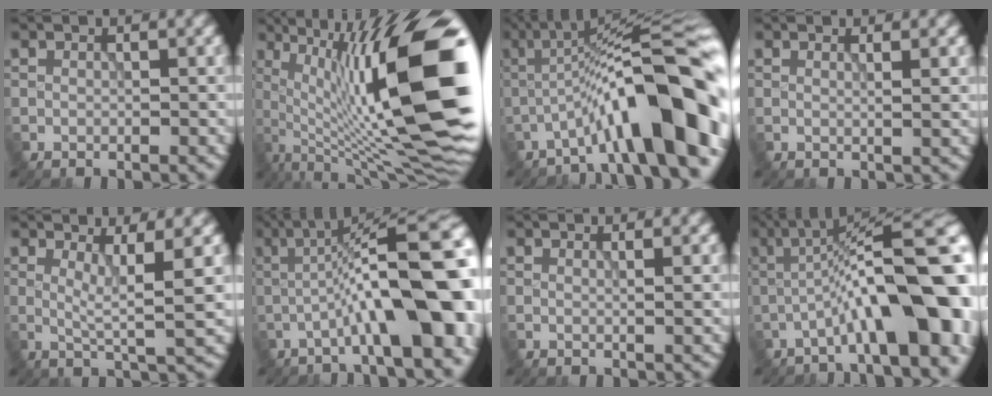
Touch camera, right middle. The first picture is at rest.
{"total": 18.9, "force": [1.4, 4.9, 18.2], "torque": [-0.272, 0.026, 0.029]}
{"total": 12.6, "force": [-4.4, 2.5, 11.6], "torque": [-0.172, 0.022, -0.070]}
{"total": 1.3, "force": [0.7, 0.3, 1.1], "torque": [-0.009, 0.004, 0.001]}
{"total": 3.5, "force": [1.1, 0.1, 3.3], "torque": [-0.062, -0.008, 0.020]}
{"total": 14.4, "force": [-2.2, 3.9, 13.7], "torque": [-0.175, 0.030, -0.034]}
{"total": 1.0, "force": [0.6, 0.2, 0.8], "torque": [-0.004, 0.004, 0.001]}
{"total": 14.0, "force": [-3.5, 3.7, 13.0], "torque": [-0.180, 0.024, -0.053]}